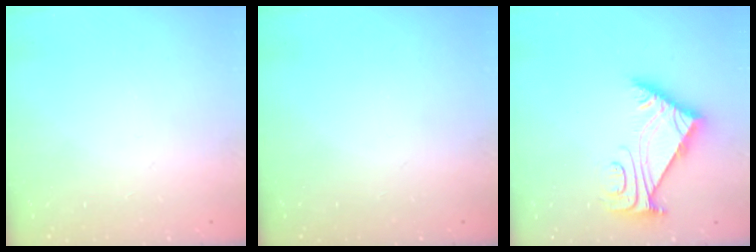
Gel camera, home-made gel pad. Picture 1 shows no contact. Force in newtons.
{"total": 0.0}
{"total": 8.0, "press": 8.0, "slide": 0.6}